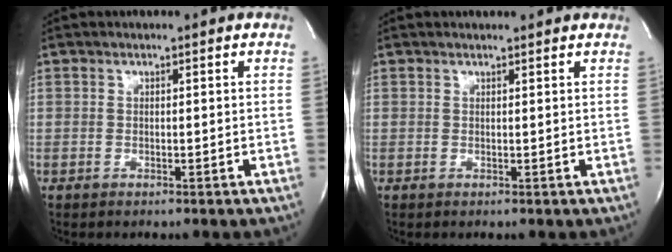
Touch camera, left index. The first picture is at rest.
{"total": 2.1, "force": [2.0, 0.2, 0.3], "torque": [-0.012, 0.012, 0.025]}